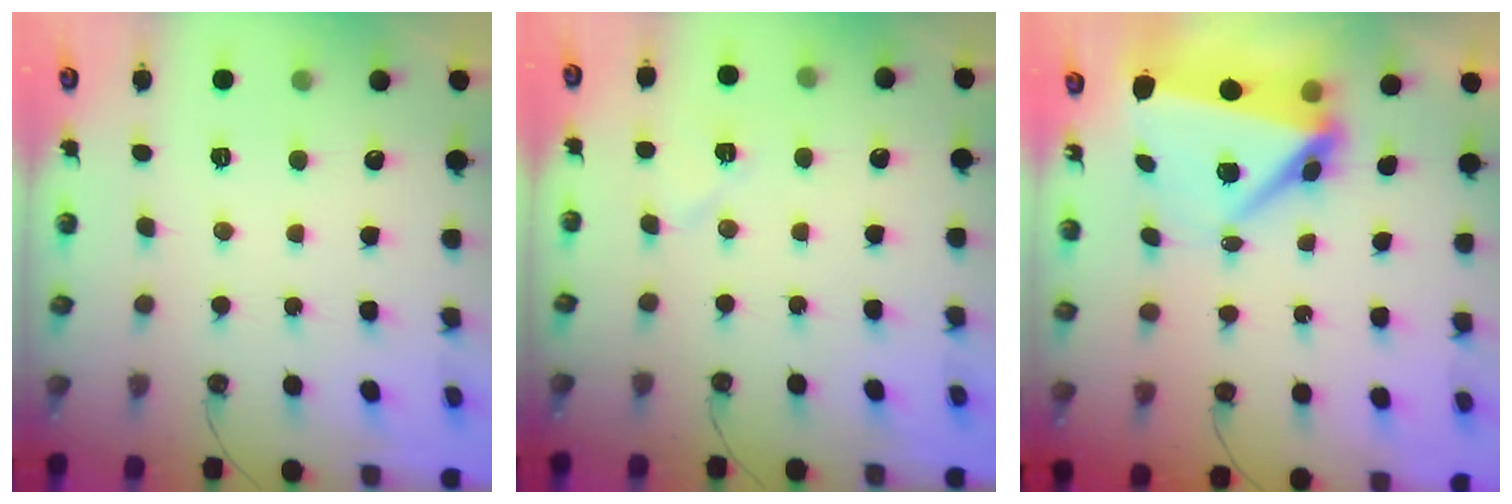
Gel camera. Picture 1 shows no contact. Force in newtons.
{"total": 7.4, "press": 6.0, "slide": 4.2}
{"total": 9.0, "press": 8.9, "slide": 1.6}